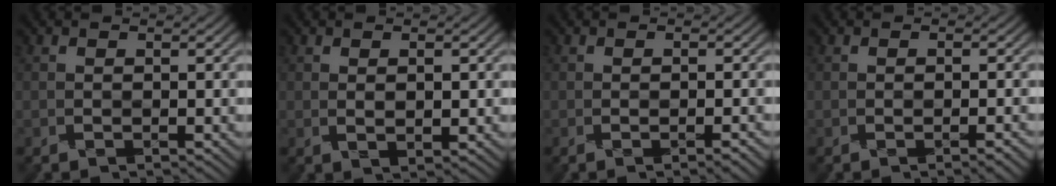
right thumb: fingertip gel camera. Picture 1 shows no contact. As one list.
[{"total": 1.5, "force": [0.2, 0.5, 1.4], "torque": [-0.029, -0.001, 0.004]}, {"total": 1.6, "force": [-0.8, 0.2, 1.3], "torque": [-0.020, 0.005, -0.014]}, {"total": 1.7, "force": [-0.8, 0.4, 1.4], "torque": [-0.021, 0.003, -0.013]}]